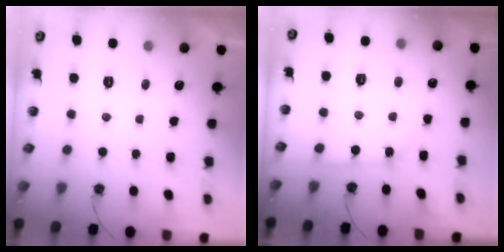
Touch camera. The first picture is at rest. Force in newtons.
{"total": 5.1, "press": 5.1, "slide": 0.6}